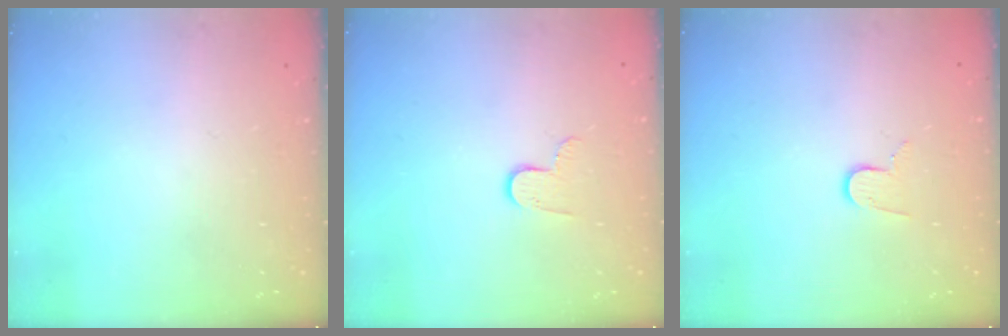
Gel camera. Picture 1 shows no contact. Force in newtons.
{"total": 7.1, "press": 7.1, "slide": 0.7}
{"total": 6.5, "press": 6.5, "slide": 0.6}